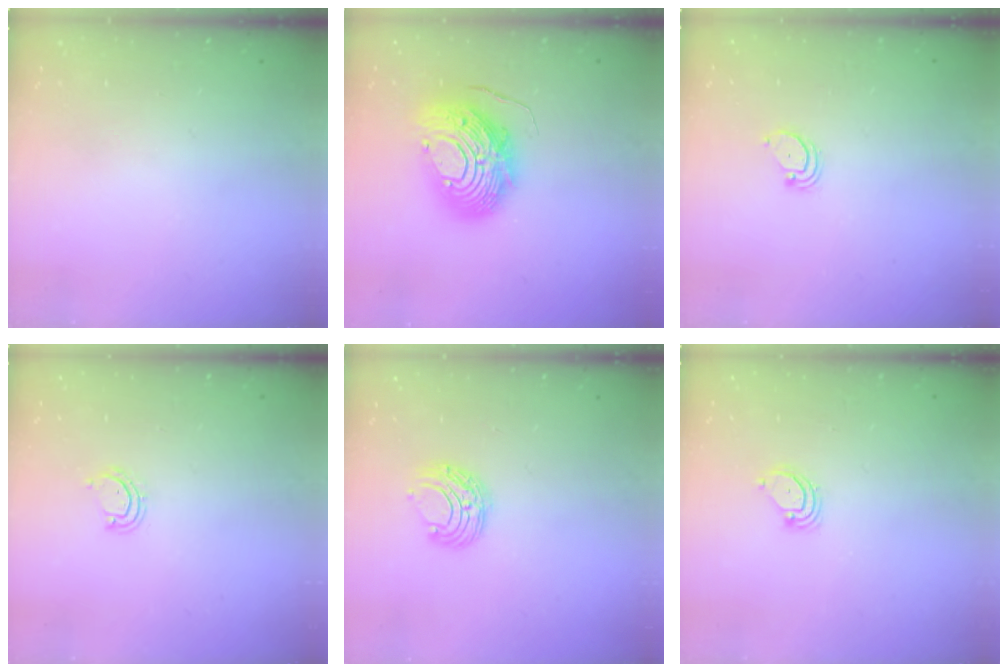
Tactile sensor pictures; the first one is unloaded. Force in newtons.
{"total": 15.2, "press": 15.1, "slide": 1.3}
{"total": 2.1, "press": 2.1, "slide": 0.2}
{"total": 3.7, "press": 3.6, "slide": 0.3}
{"total": 7.6, "press": 7.6, "slide": 0.6}
{"total": 3.2, "press": 3.2, "slide": 0.2}